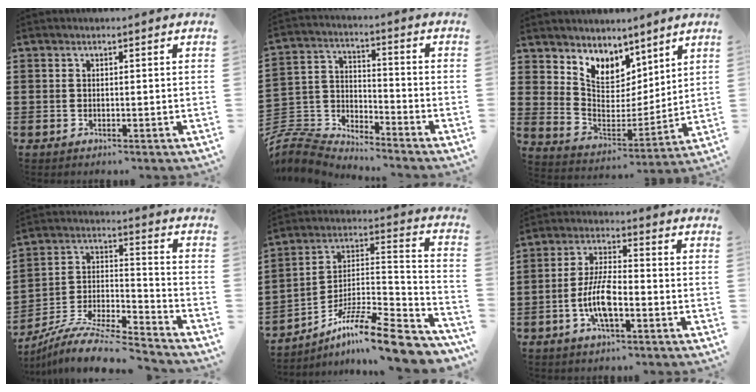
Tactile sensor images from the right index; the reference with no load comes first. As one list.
[{"total": 6.1, "force": [-5.9, 1.6, 0.4], "torque": [-0.038, -0.004, -0.129]}, {"total": 6.8, "force": [5.6, 3.9, 0.2], "torque": [-0.047, -0.049, 0.106]}, {"total": 9.7, "force": [-8.9, 1.3, 3.8], "torque": [-0.066, 0.017, -0.176]}, {"total": 12.0, "force": [-8.8, 1.5, 7.9], "torque": [-0.132, 0.012, -0.167]}, {"total": 7.8, "force": [-2.3, 2.5, 7.1], "torque": [-0.158, -0.010, -0.047]}]